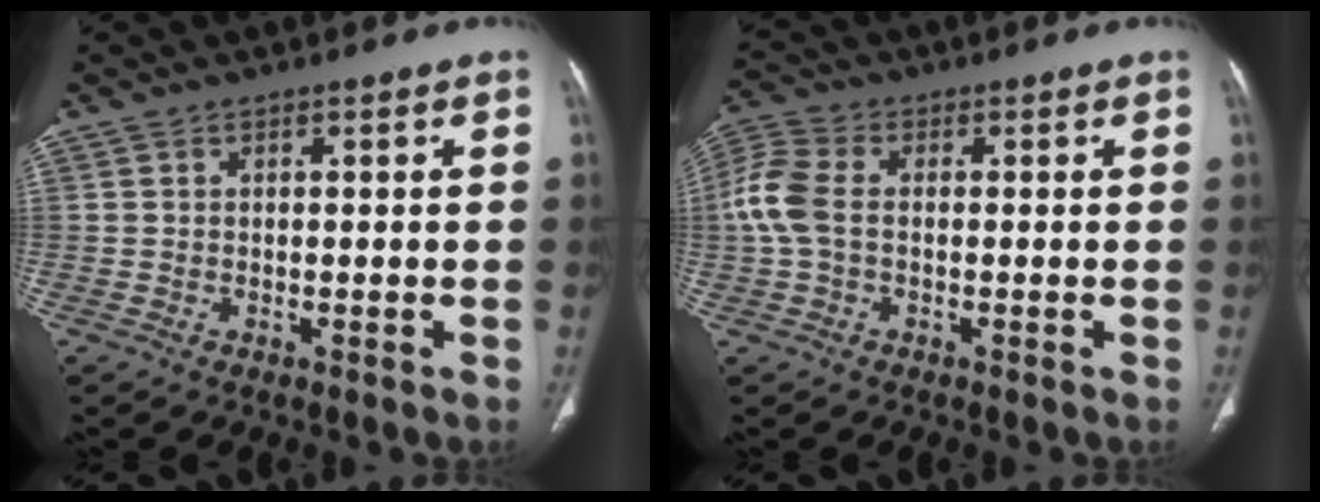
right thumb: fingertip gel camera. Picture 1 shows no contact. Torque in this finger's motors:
{"motor_torque": [0.15, 0.15, 0.76, 0.22, 0.22]}